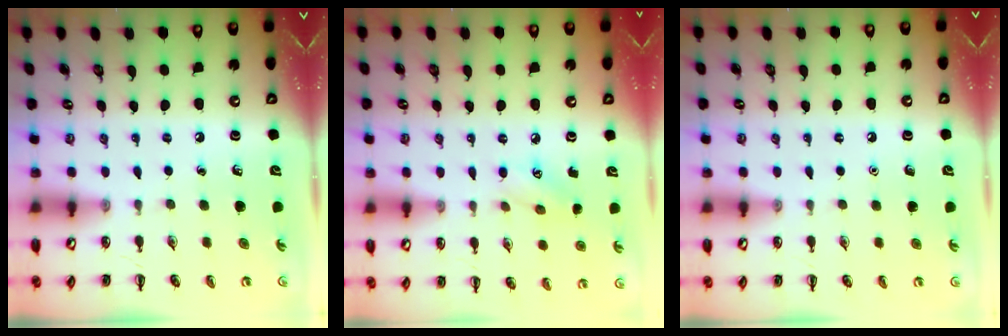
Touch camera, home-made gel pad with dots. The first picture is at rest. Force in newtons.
{"total": 5.7, "press": 5.6, "slide": 1.2}
{"total": 1.6, "press": 1.6, "slide": 0.1}